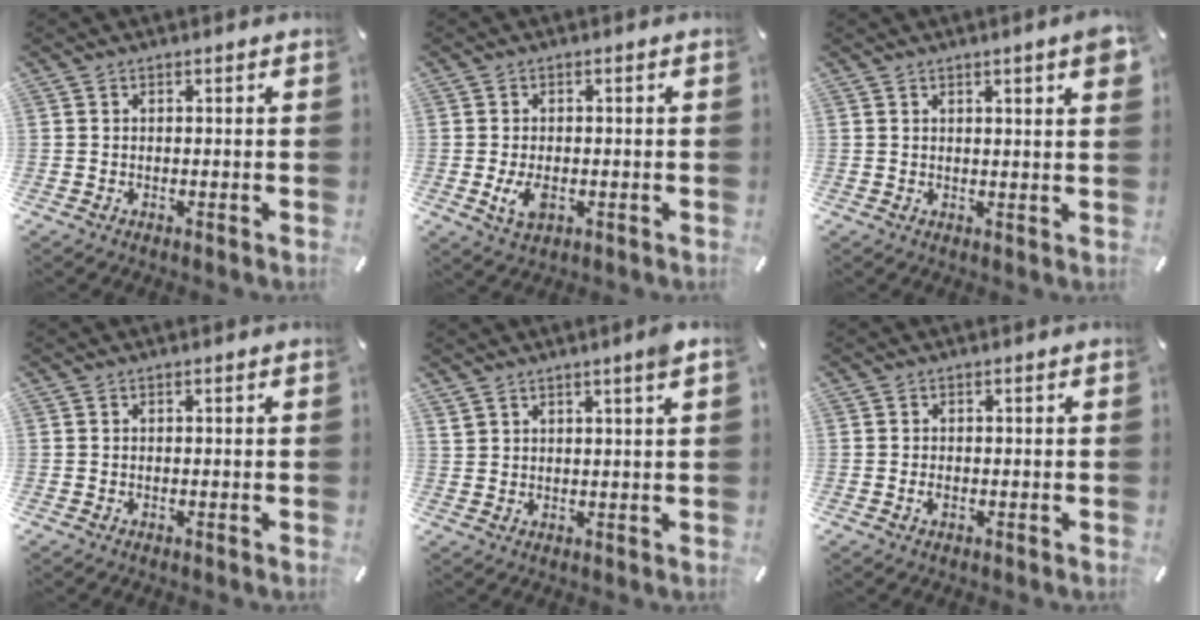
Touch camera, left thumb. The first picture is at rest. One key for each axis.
{"total": 4.4, "fx": -1.0, "fy": 2.6, "fz": 3.4, "tx": -0.085, "ty": -0.005, "tz": -0.022}
{"total": 4.0, "fx": 2.0, "fy": 0.4, "fz": 3.4, "tx": -0.059, "ty": -0.007, "tz": 0.033}
{"total": 0.0}
{"total": 3.0, "fx": 2.5, "fy": -0.2, "fz": 1.8, "tx": -0.041, "ty": -0.006, "tz": 0.044}
{"total": 1.3, "fx": -0.4, "fy": 0.7, "fz": 1.0, "tx": -0.019, "ty": -0.001, "tz": -0.007}